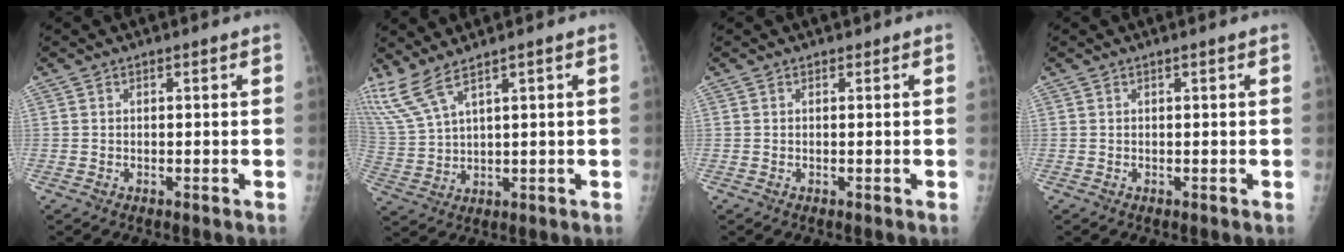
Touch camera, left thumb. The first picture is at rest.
{"total": 7.7, "force": [5.8, 1.7, 4.8], "torque": [-0.128, -0.013, 0.141]}
{"total": 0.0}
{"total": 0.0}